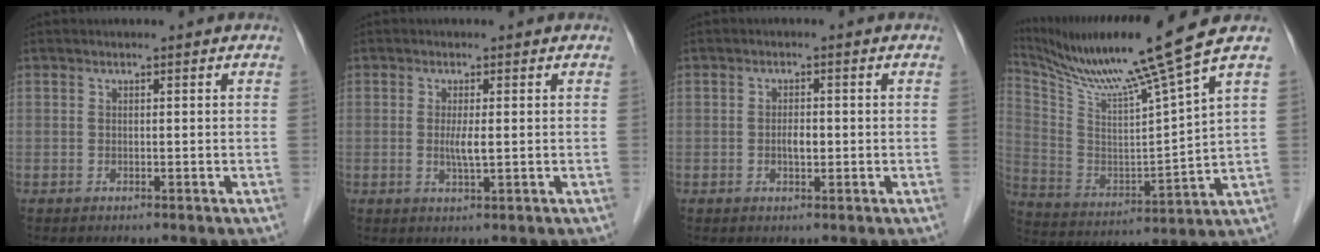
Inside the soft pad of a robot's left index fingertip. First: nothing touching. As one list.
[{"total": 2.4, "force": [0.0, 0.1, 2.4], "torque": [-0.053, -0.005, 0.001]}, {"total": 1.9, "force": [-0.3, 0.8, 1.7], "torque": [-0.031, 0.001, -0.004]}, {"total": 16.1, "force": [13.1, -2.8, 8.9], "torque": [-0.169, -0.026, 0.235]}]